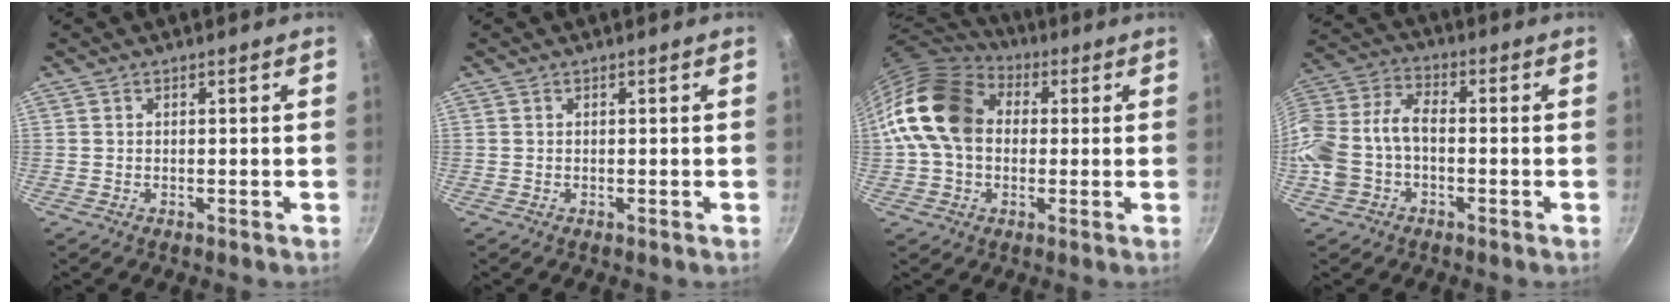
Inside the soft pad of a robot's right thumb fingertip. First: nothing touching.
{"total": 0.0}
{"total": 17.5, "force": [2.1, 13.0, 11.5], "torque": [-0.193, 0.030, 0.024]}
{"total": 13.4, "force": [-2.3, 8.9, 9.7], "torque": [-0.195, 0.043, -0.056]}